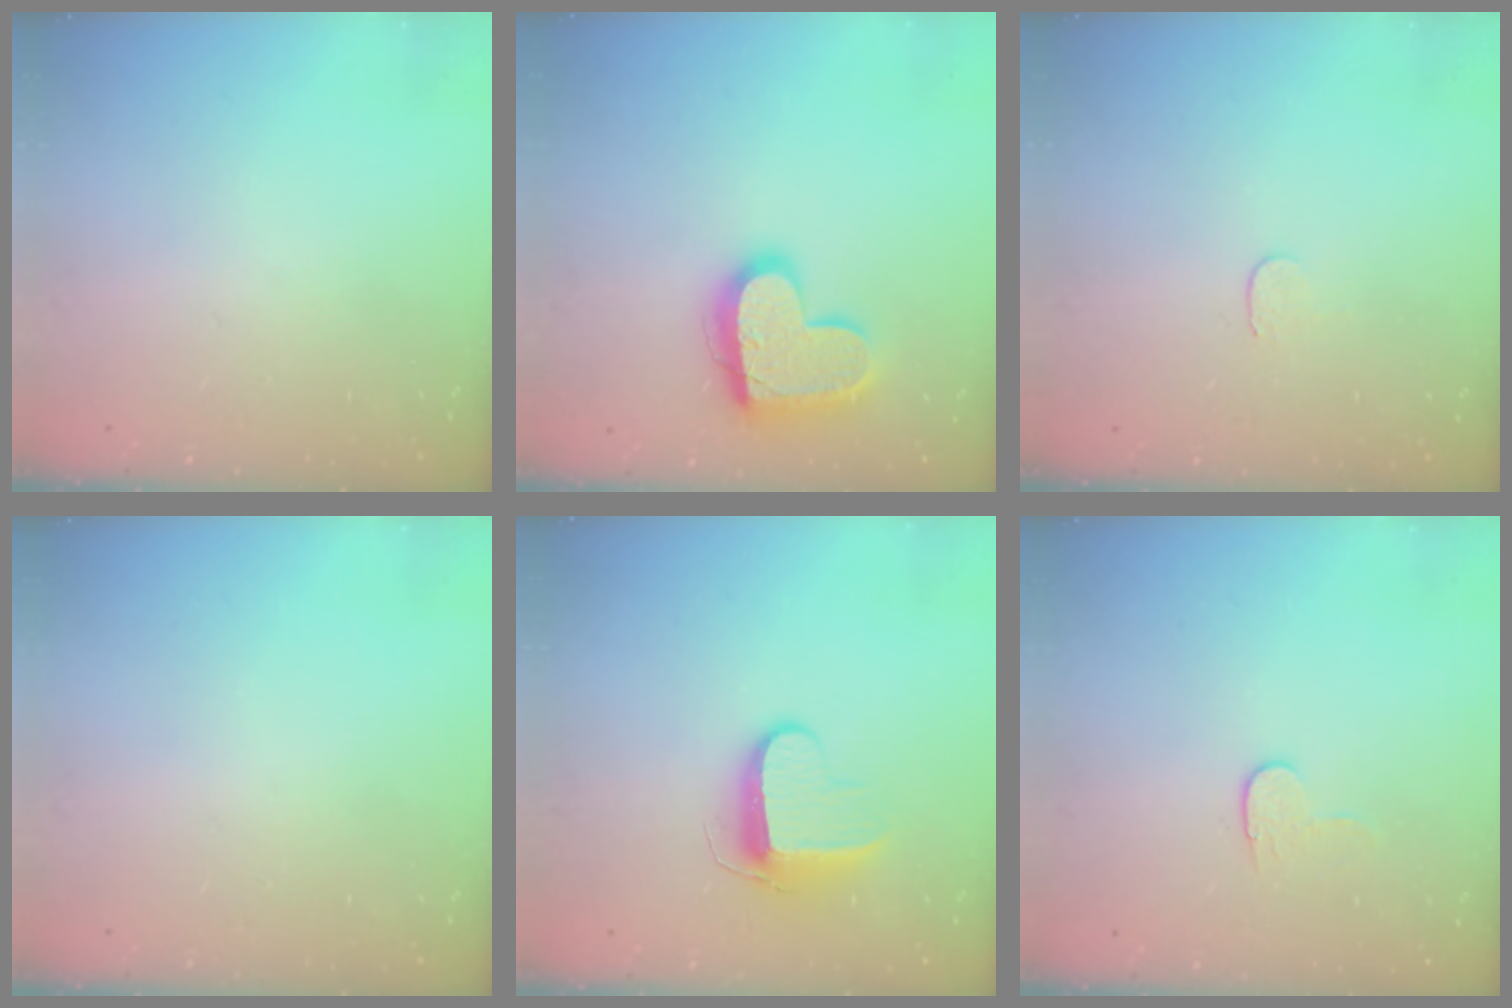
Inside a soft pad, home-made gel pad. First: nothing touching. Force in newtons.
{"total": 17.3, "press": 17.3, "slide": 1.2}
{"total": 3.8, "press": 3.8, "slide": 0.4}
{"total": 0.0}
{"total": 9.0, "press": 9.0, "slide": 0.5}
{"total": 6.2, "press": 6.2, "slide": 0.5}